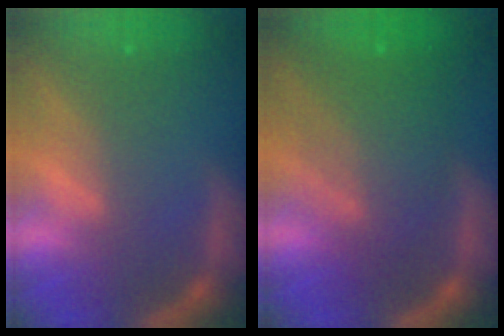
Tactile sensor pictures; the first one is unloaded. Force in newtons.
{"total": 8.0}